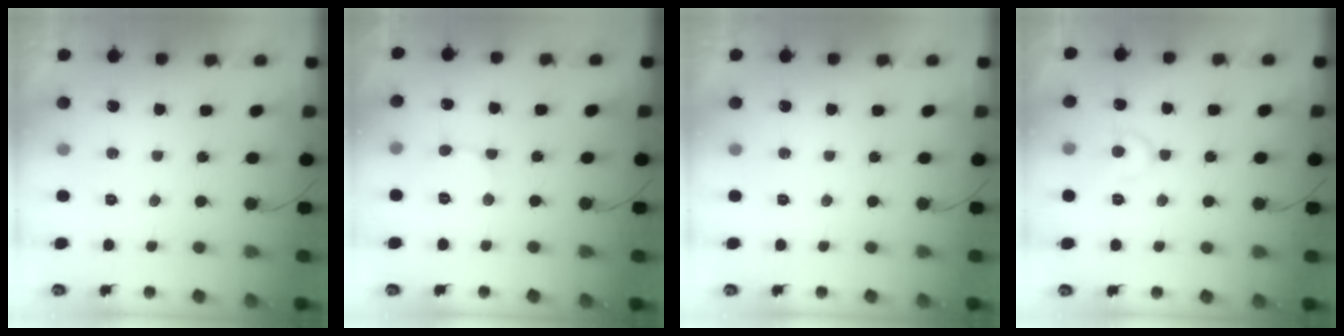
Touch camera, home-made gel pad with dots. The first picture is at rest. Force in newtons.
{"total": 0.9, "press": 0.9, "slide": 0.1}
{"total": 0.0}
{"total": 8.6, "press": 8.5, "slide": 0.7}